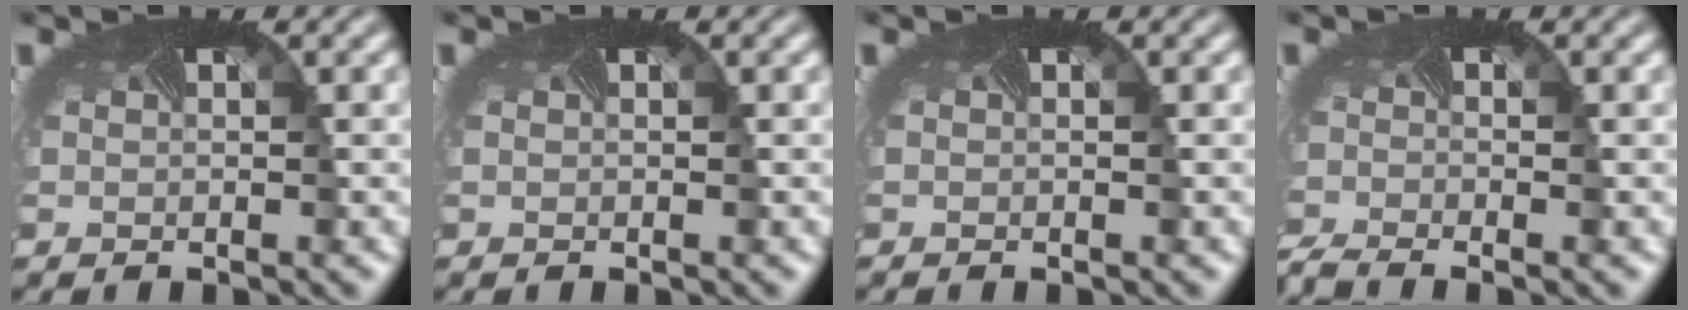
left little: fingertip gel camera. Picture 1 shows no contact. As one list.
[{"total": 0.0}, {"total": 0.0}, {"total": 3.0, "force": [-2.8, 0.3, 1.0], "torque": [-0.031, -0.021, -0.062]}]